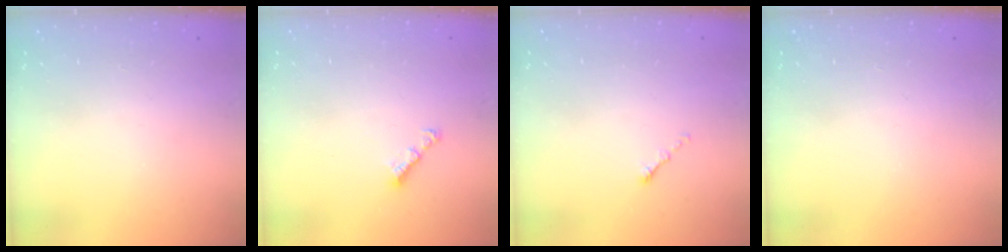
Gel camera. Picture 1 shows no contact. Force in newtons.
{"total": 3.1, "press": 3.1, "slide": 0.6}
{"total": 0.0}
{"total": 0.0}